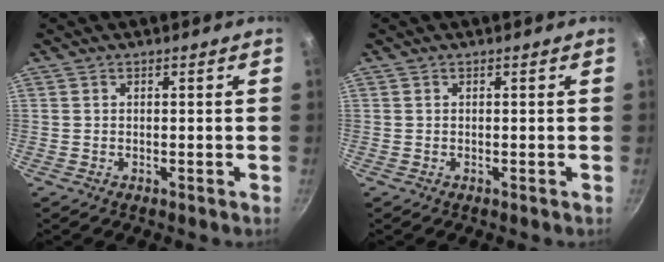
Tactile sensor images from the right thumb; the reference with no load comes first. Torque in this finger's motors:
{"motor_torque": [-0.21, 0.20, 0.00, 0.00, 0.00]}